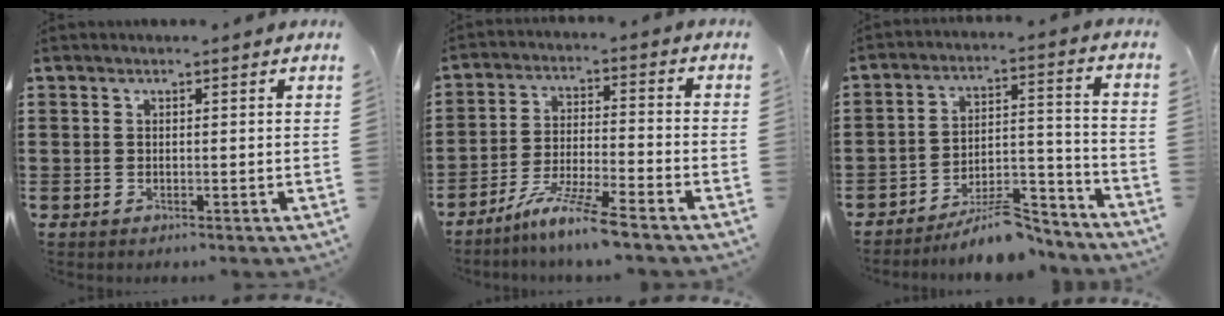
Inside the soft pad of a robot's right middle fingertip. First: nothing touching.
{"total": 7.7, "force": [-6.2, -0.5, 4.5], "torque": [-0.090, -0.015, -0.118]}
{"total": 8.6, "force": [-7.6, 1.9, 3.6], "torque": [-0.050, 0.023, -0.139]}